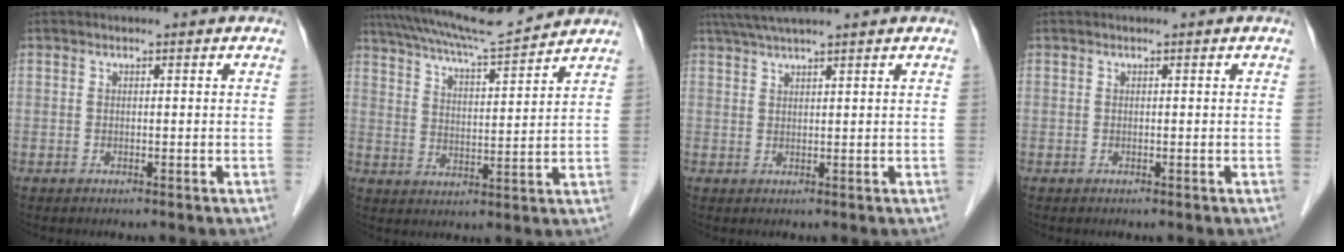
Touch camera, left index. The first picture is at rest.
{"total": 12.1, "force": [11.4, -0.5, 4.0], "torque": [-0.080, 0.014, 0.184]}
{"total": 6.5, "force": [5.4, -0.5, 3.6], "torque": [-0.061, 0.037, 0.092]}
{"total": 0.0}